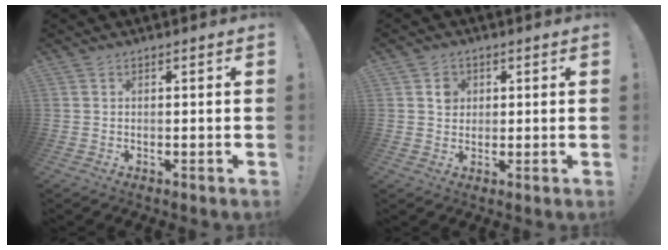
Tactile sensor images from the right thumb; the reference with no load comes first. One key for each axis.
{"total": 3.2, "fx": 1.2, "fy": 2.9, "fz": 0.9, "tx": 0.007, "ty": -0.008, "tz": 0.016}